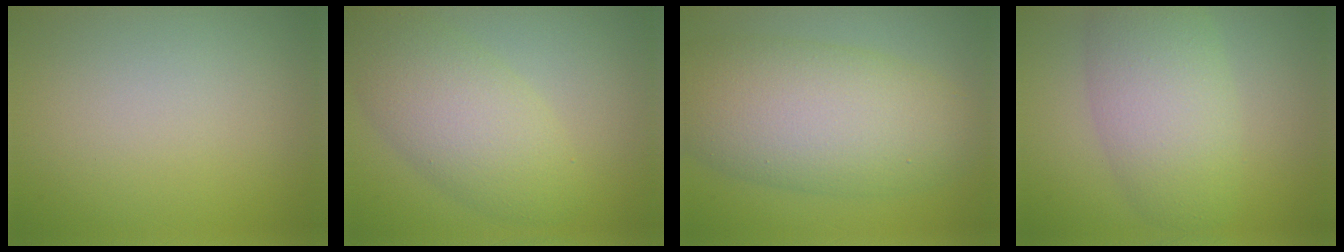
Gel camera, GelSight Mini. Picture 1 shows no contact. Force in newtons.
{"total": 5.9, "press": 5.9, "slide": 0.2}
{"total": 9.6, "press": 9.6, "slide": 0.3}
{"total": 6.3, "press": 6.3, "slide": 0.3}